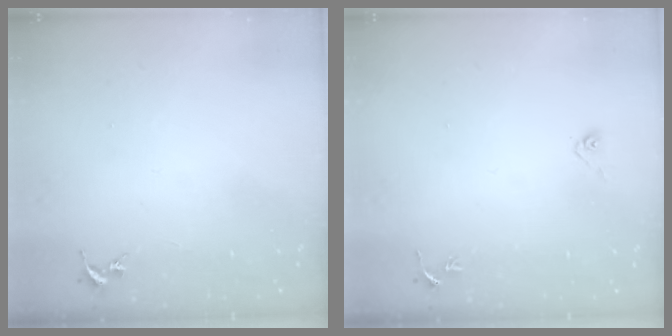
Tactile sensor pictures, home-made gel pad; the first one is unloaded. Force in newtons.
{"total": 3.5, "press": 3.2, "slide": 1.5}